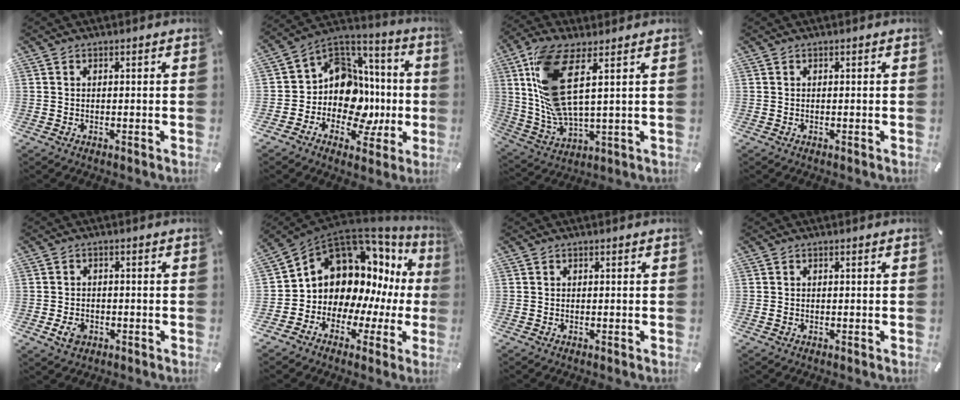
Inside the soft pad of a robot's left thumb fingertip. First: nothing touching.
{"total": 14.4, "force": [-1.5, 12.6, 6.8], "torque": [-0.114, -0.036, -0.015]}
{"total": 14.9, "force": [4.7, 5.2, 13.1], "torque": [-0.282, -0.016, 0.084]}
{"total": 0.0}
{"total": 4.0, "force": [-1.6, 3.0, 2.1], "torque": [-0.047, 0.003, -0.030]}
{"total": 13.3, "force": [5.1, 10.6, 6.1], "torque": [-0.102, -0.074, 0.103]}
{"total": 0.0}
{"total": 0.8, "force": [-0.3, 0.5, 0.6], "torque": [-0.011, 0.001, -0.006]}